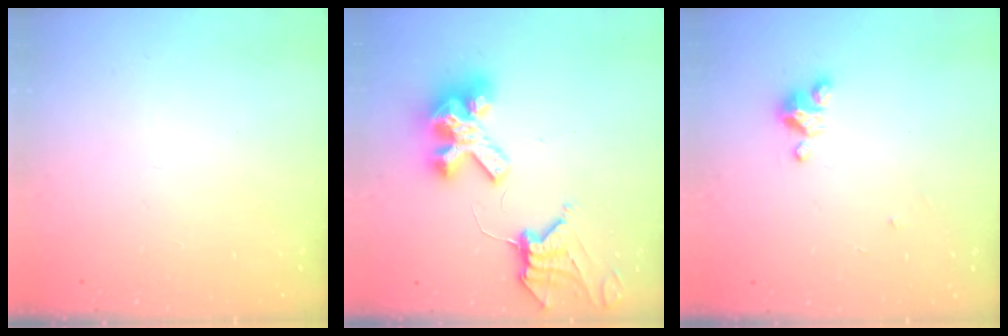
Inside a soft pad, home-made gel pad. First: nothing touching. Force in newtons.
{"total": 12.2, "press": 12.1, "slide": 1.2}
{"total": 2.9, "press": 2.9, "slide": 0.3}